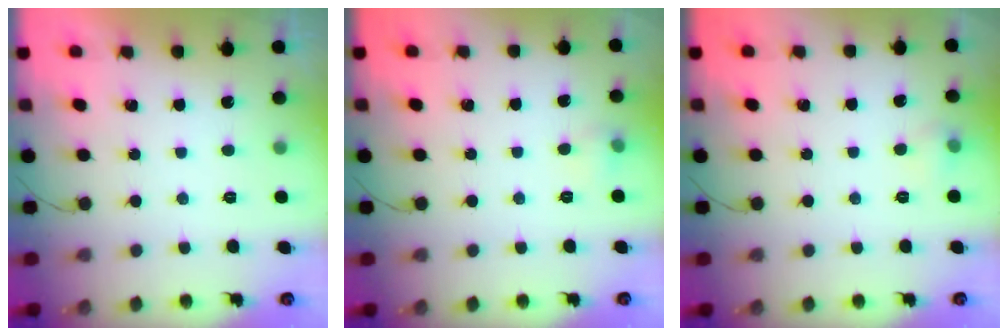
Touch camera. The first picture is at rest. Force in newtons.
{"total": 5.0, "press": 3.7, "slide": 3.5}
{"total": 4.9, "press": 4.6, "slide": 1.6}